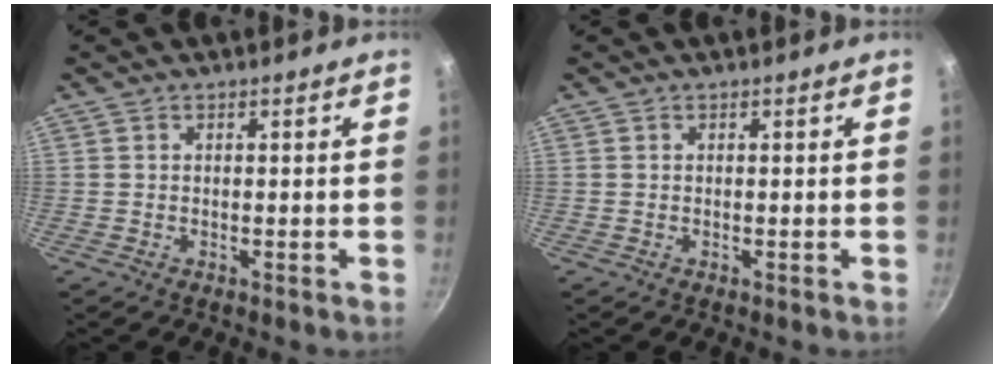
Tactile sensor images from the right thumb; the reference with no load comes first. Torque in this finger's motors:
{"motor_torque": [-0.03, -0.05, 0.15, -0.14, 0.00]}